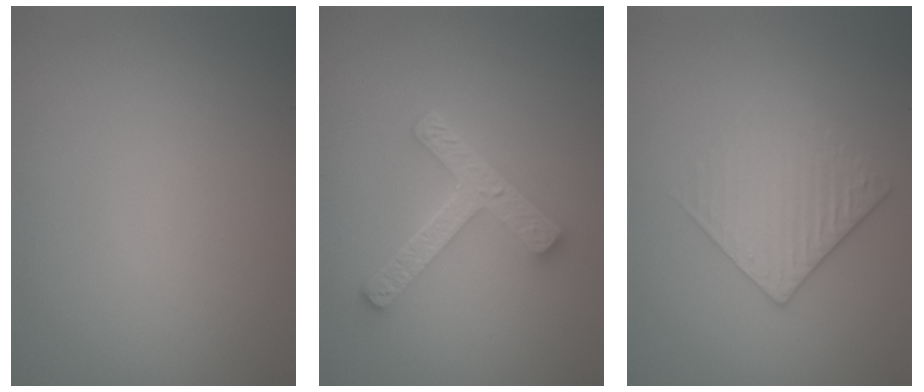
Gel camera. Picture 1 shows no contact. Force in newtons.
{"total": 4.7, "press": 3.6, "slide": 3.0}
{"total": 2.9, "press": 2.6, "slide": 1.2}